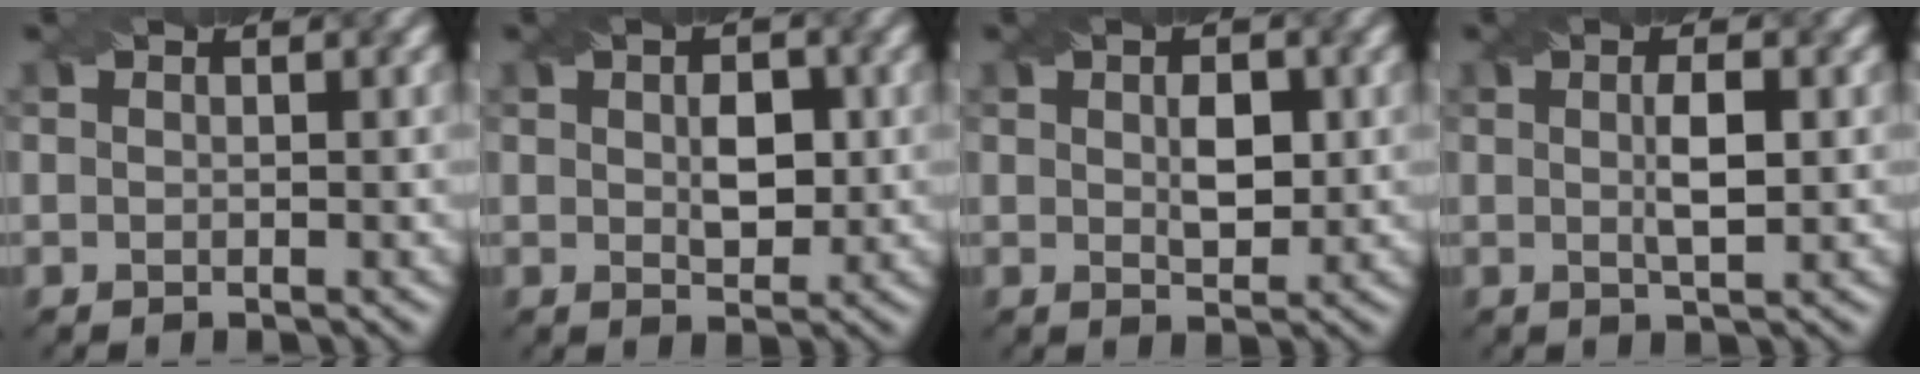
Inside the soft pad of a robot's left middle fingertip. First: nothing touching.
{"total": 3.1, "force": [0.4, 1.8, 2.5], "torque": [-0.045, -0.001, 0.008]}
{"total": 2.9, "force": [0.5, 1.5, 2.4], "torque": [-0.043, -0.001, 0.011]}
{"total": 2.8, "force": [0.2, 0.6, 2.7], "torque": [-0.051, 0.002, 0.005]}